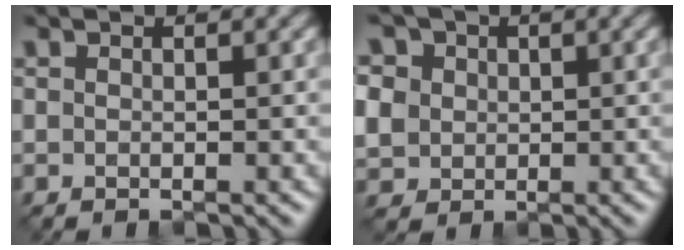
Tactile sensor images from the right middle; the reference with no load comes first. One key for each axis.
{"total": 8.3, "fx": 2.7, "fy": 7.0, "fz": 3.5, "tx": -0.093, "ty": 0.022, "tz": 0.032}